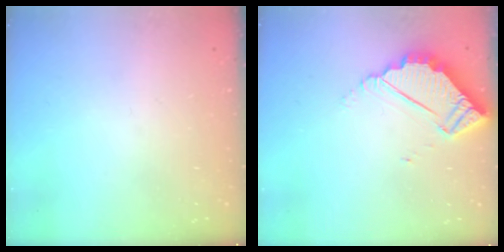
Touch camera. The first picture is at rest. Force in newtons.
{"total": 5.3, "press": 5.3, "slide": 0.2}